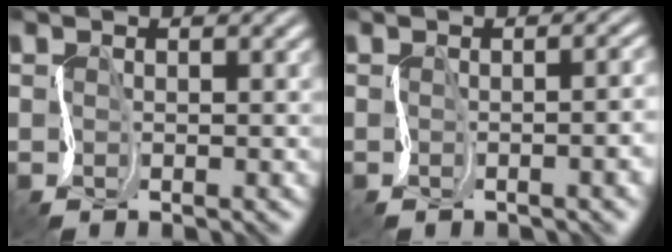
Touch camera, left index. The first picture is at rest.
{"total": 5.5, "force": [-0.7, 2.7, 4.7], "torque": [-0.015, 0.013, -0.014]}